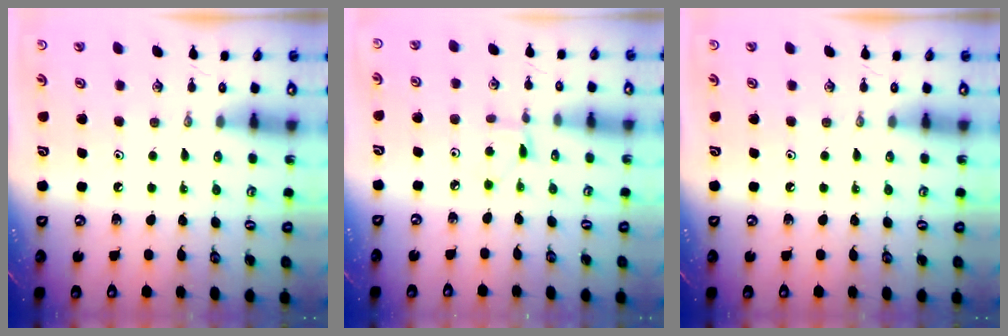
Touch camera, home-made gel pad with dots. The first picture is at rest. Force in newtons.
{"total": 2.8, "press": 2.8, "slide": 0.4}
{"total": 0.0}